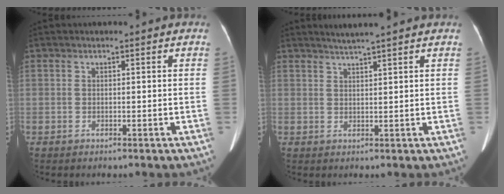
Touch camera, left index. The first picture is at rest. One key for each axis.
{"total": 4.3, "fx": 3.7, "fy": -0.8, "fz": 2.0, "tx": -0.033, "ty": 0.016, "tz": 0.054}